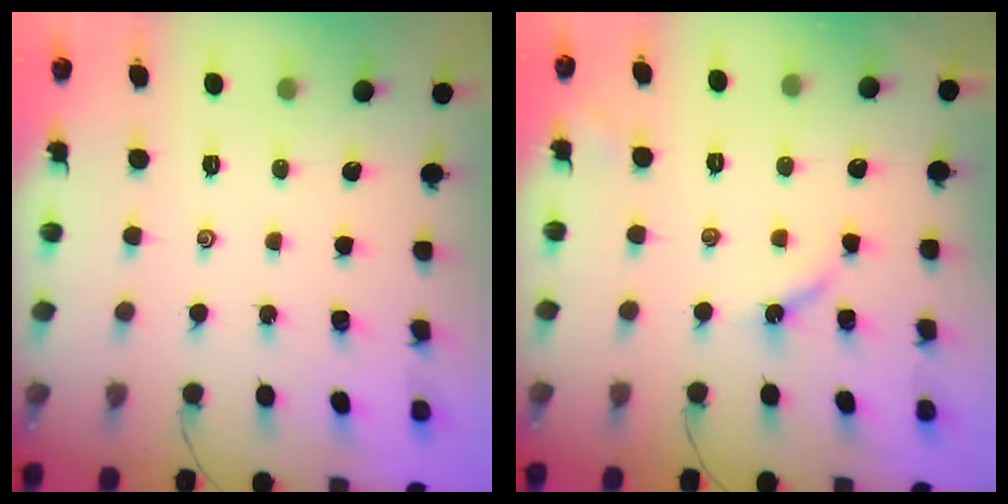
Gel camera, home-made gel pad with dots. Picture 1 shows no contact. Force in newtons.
{"total": 4.6, "press": 4.6, "slide": 0.4}